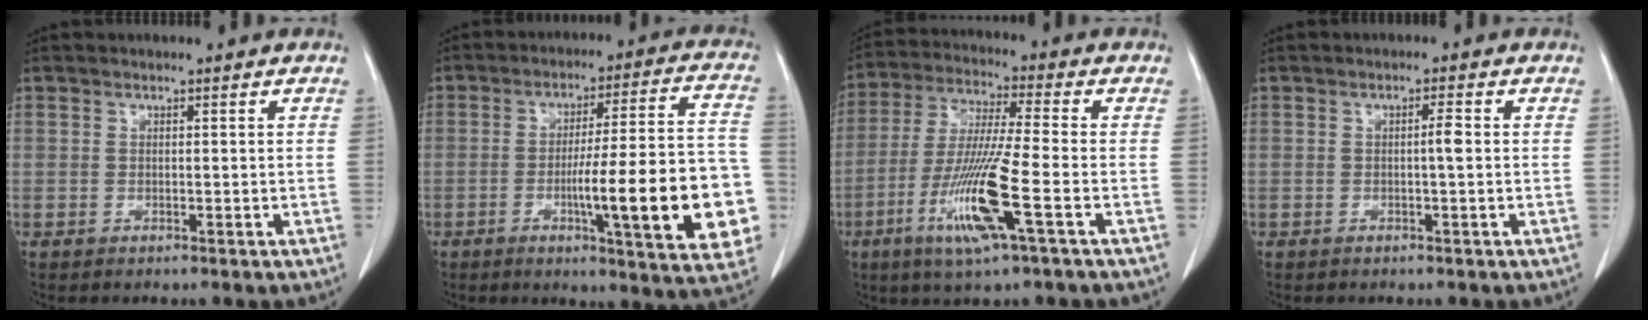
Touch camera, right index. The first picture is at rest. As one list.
[{"total": 20.7, "force": [-5.0, 2.4, 19.9], "torque": [-0.200, 0.018, -0.059]}, {"total": 13.1, "force": [-4.8, -0.1, 12.2], "torque": [-0.250, -0.022, -0.094]}, {"total": 1.6, "force": [0.0, 0.0, 1.6], "torque": [-0.027, 0.002, -0.001]}]